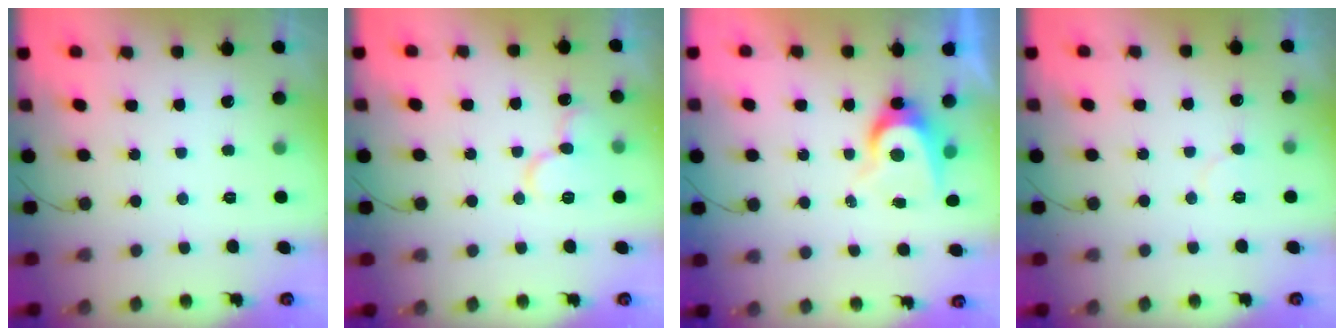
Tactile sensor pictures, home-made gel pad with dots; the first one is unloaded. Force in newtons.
{"total": 11.3, "press": 11.2, "slide": 1.4}
{"total": 7.4, "press": 7.4, "slide": 0.3}
{"total": 4.4, "press": 4.3, "slide": 0.5}